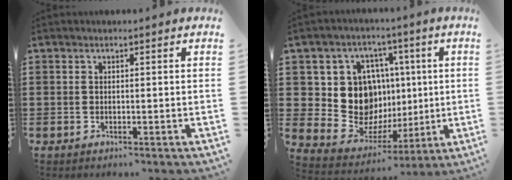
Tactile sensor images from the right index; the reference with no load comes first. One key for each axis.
{"total": 12.9, "fx": 2.0, "fy": 11.4, "fz": 5.8, "tx": -0.140, "ty": -0.005, "tz": 0.050}